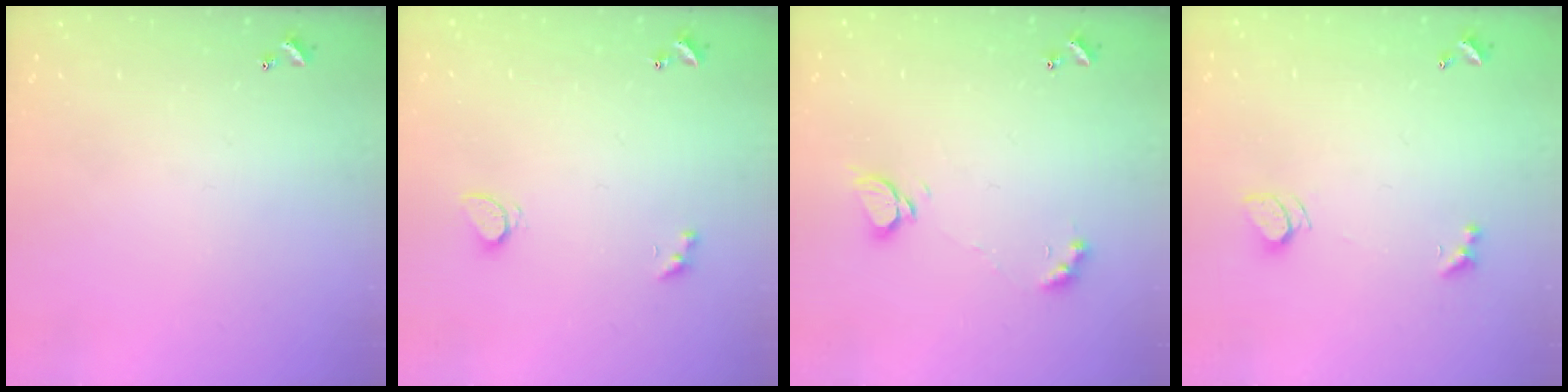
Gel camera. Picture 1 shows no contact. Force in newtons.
{"total": 2.0, "press": 2.0, "slide": 0.4}
{"total": 2.8, "press": 2.8, "slide": 0.3}
{"total": 2.5, "press": 2.4, "slide": 0.6}